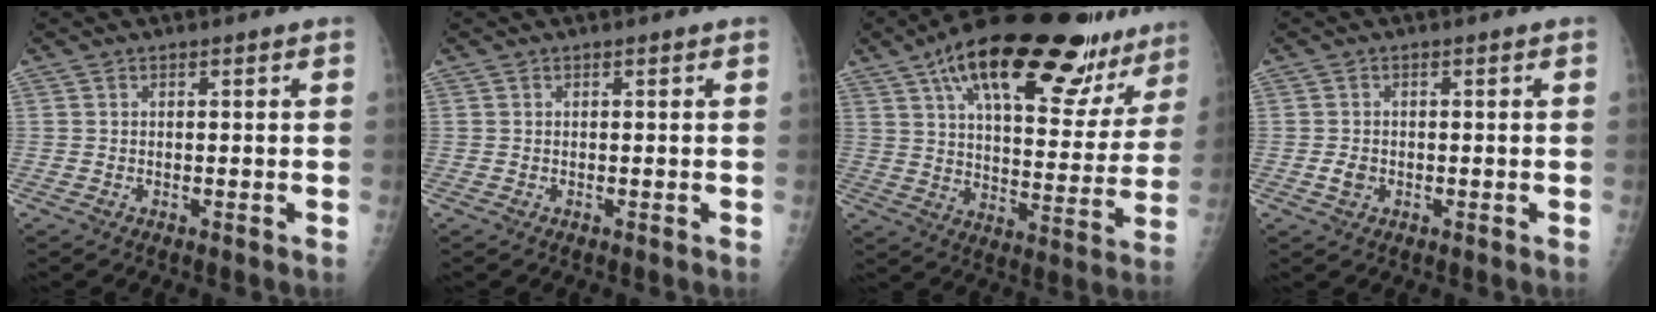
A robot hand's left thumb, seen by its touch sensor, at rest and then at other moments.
{"total": 0.0}
{"total": 29.9, "force": [20.0, 10.8, 19.4], "torque": [-0.264, -0.042, 0.289]}
{"total": 2.0, "force": [-0.4, 1.6, 1.1], "torque": [-0.016, 0.002, -0.006]}